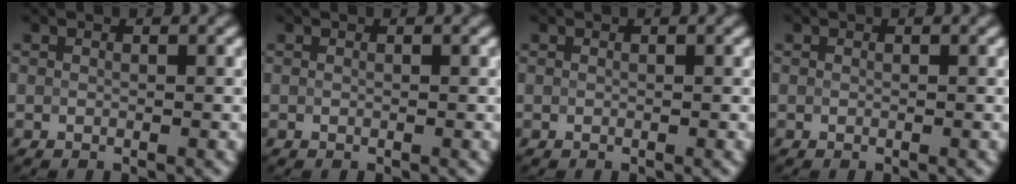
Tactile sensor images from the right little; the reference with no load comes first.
{"total": 0.0}
{"total": 0.0}
{"total": 0.0}